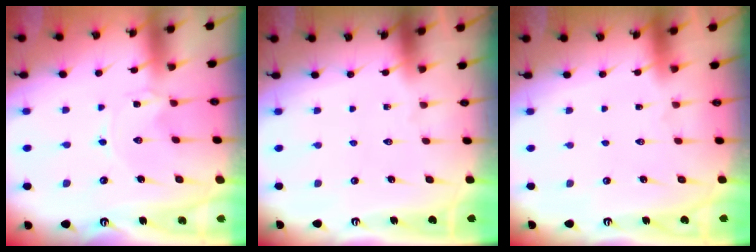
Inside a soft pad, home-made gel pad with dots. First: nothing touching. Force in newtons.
{"total": 0.0}
{"total": 1.6, "press": 1.6, "slide": 0.1}